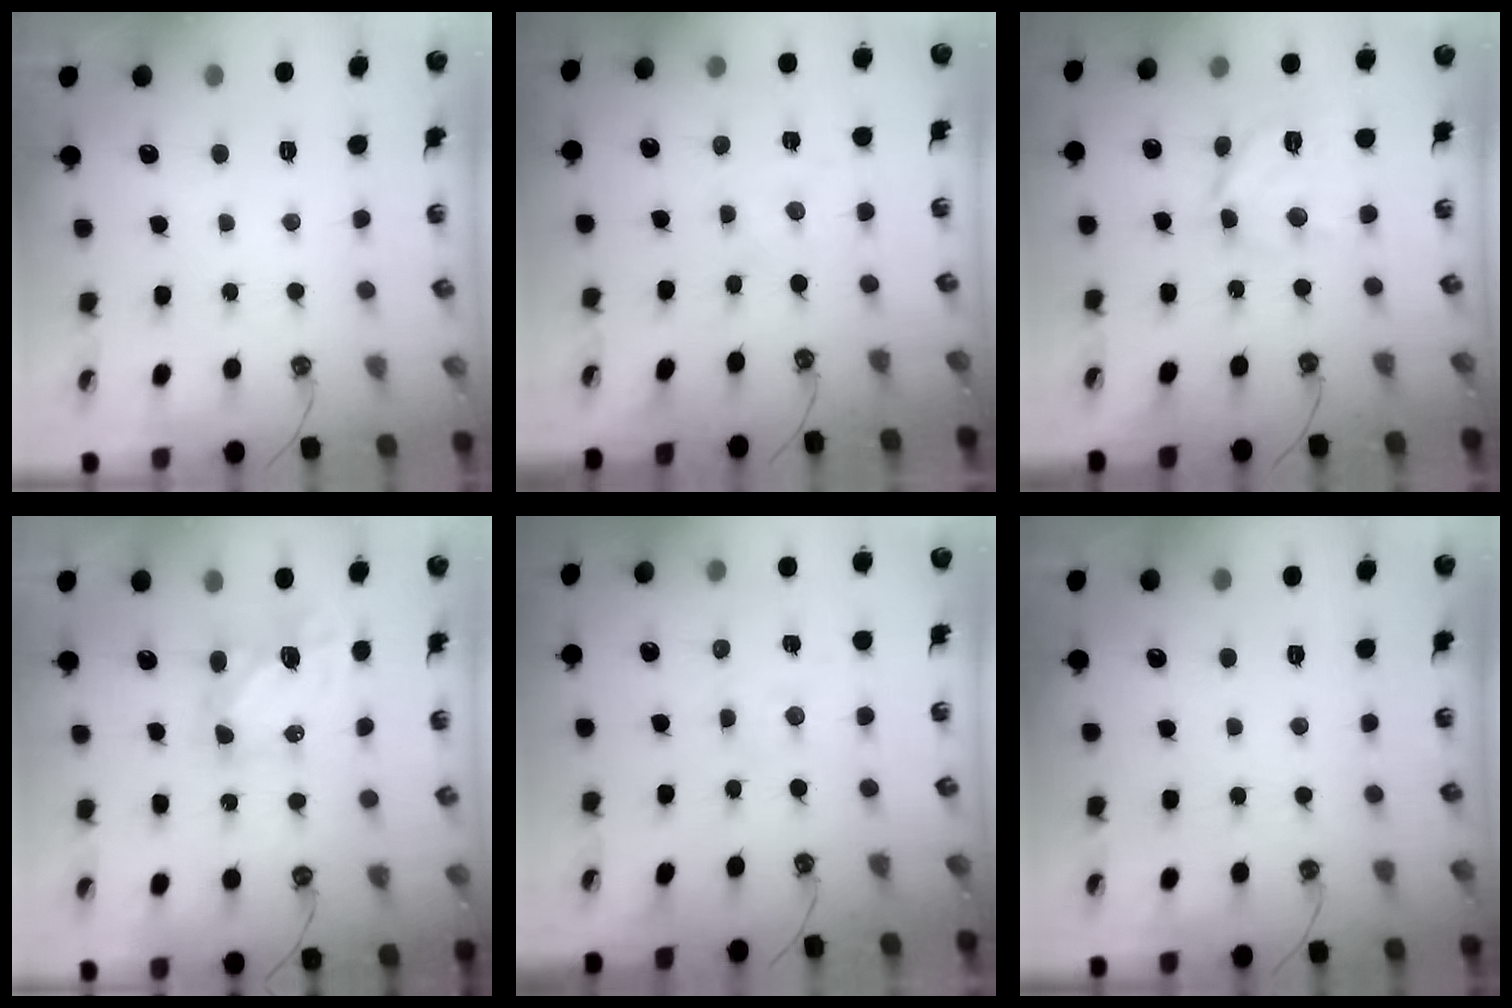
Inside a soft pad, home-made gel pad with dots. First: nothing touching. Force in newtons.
{"total": 0.0}
{"total": 13.0, "press": 13.0, "slide": 1.1}
{"total": 5.8, "press": 5.8, "slide": 0.4}
{"total": 2.1, "press": 2.0, "slide": 0.3}
{"total": 0.0}